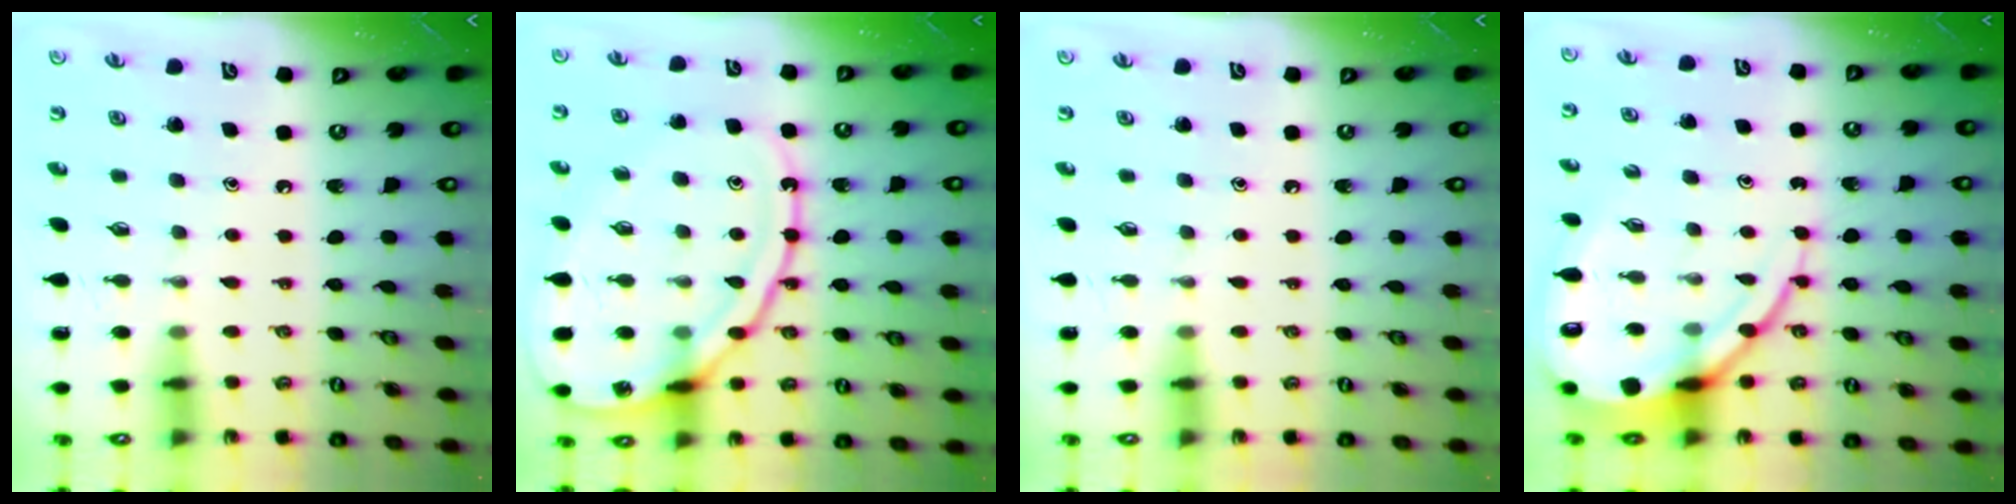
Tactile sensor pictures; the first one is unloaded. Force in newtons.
{"total": 16.4, "press": 16.3, "slide": 1.6}
{"total": 0.0}
{"total": 14.7, "press": 14.6, "slide": 1.6}